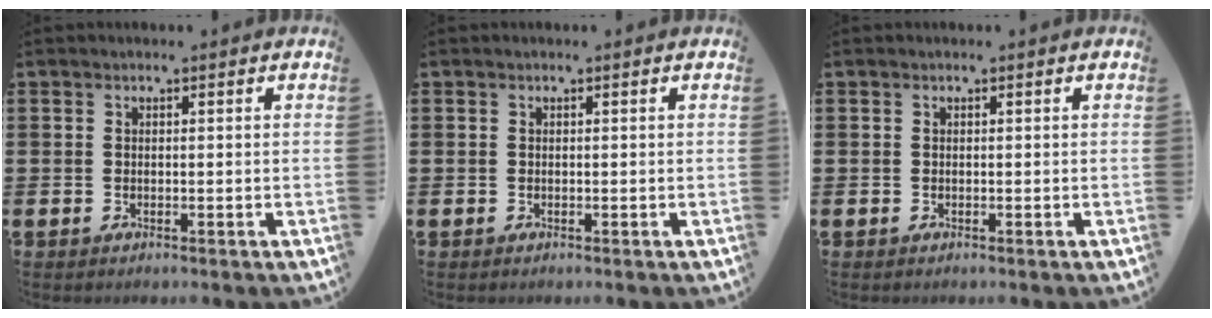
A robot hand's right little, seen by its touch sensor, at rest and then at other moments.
{"total": 0.0}
{"total": 0.0}